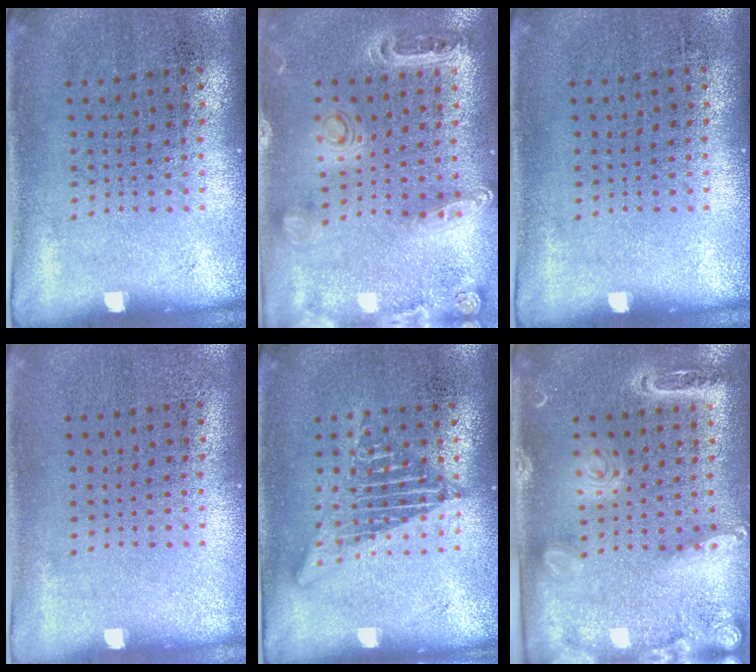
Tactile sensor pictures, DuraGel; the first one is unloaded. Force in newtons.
{"total": 1.3, "press": 1.3, "slide": 0.4}
{"total": 0.0}
{"total": 0.0}
{"total": 2.8, "press": 2.8, "slide": 0.3}
{"total": 2.2, "press": 1.9, "slide": 1.1}